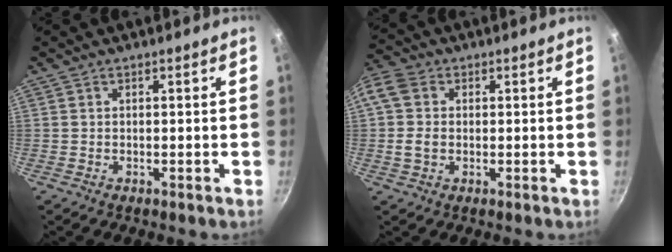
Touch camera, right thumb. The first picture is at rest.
{"total": 8.4, "force": [0.4, 6.7, 5.0], "torque": [-0.100, 0.011, -0.005]}